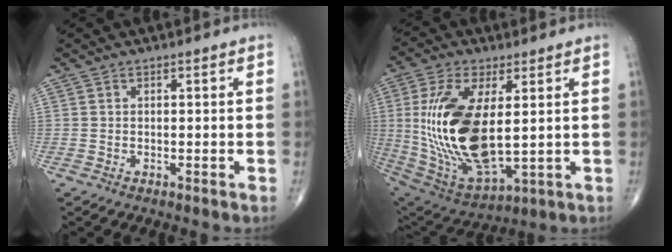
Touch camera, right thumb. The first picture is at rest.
{"total": 21.5, "force": [1.8, 9.7, 19.1], "torque": [-0.392, -0.020, 0.050]}